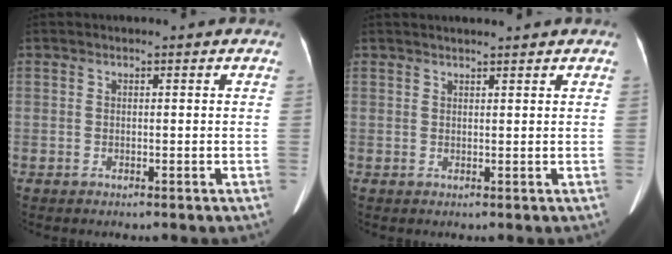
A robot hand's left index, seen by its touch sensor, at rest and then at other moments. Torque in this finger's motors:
{"motor_torque": [-0.24, 0.00, -0.26, -0.03]}